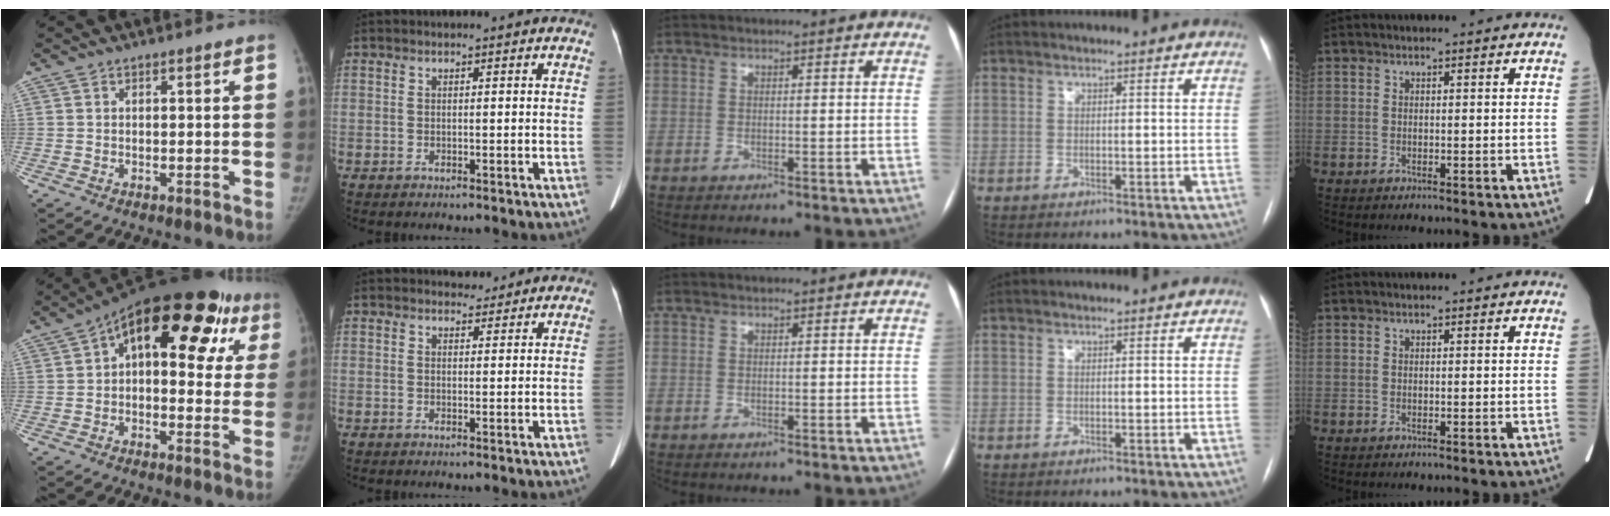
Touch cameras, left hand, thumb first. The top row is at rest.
{"thumb": {"total": 22.7, "force": [7.7, 12.2, 17.5], "torque": [-0.206, 0.043, 0.099]}, "index": {"total": 2.0, "force": [1.8, 0.8, -0.1], "torque": [0.003, -0.002, 0.025]}}